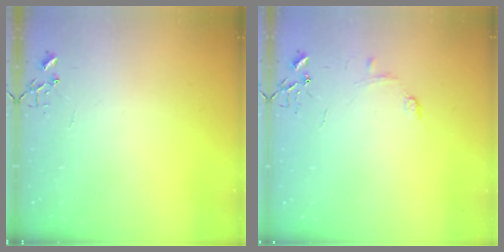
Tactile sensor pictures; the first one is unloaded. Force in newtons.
{"total": 6.6, "press": 6.6, "slide": 0.9}